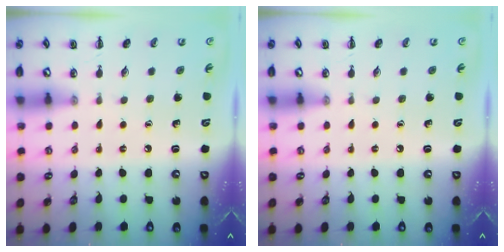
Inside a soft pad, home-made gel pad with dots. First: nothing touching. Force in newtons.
{"total": 0.0}